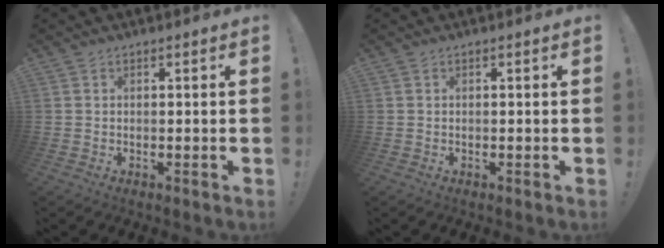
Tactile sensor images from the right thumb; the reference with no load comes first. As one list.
[{"total": 0.0}]